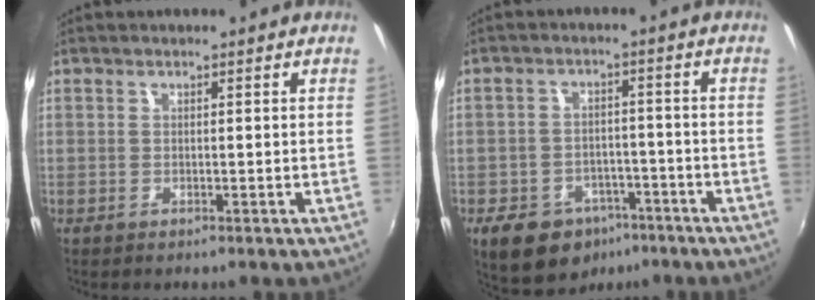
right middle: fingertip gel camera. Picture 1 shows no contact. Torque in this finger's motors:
{"motor_torque": [0.72, -0.83, 0.11, 0.04]}